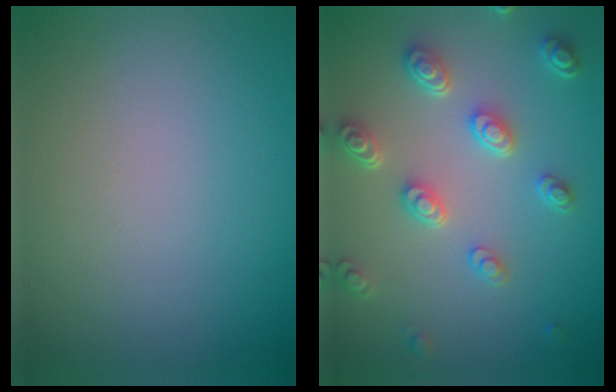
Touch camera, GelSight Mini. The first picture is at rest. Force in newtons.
{"total": 4.6, "press": 3.6, "slide": 2.8}